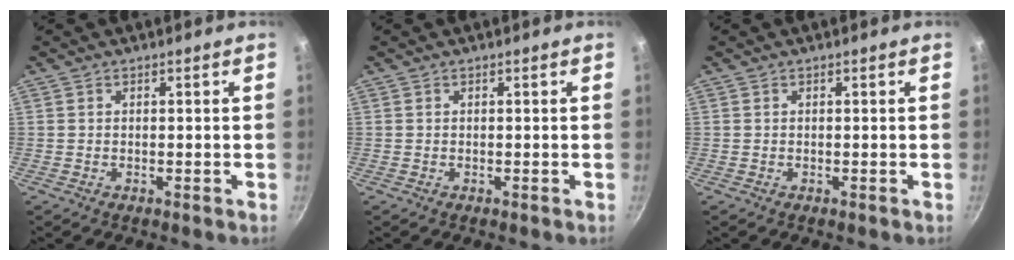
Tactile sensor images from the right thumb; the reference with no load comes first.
{"total": 0.0}
{"total": 0.0}